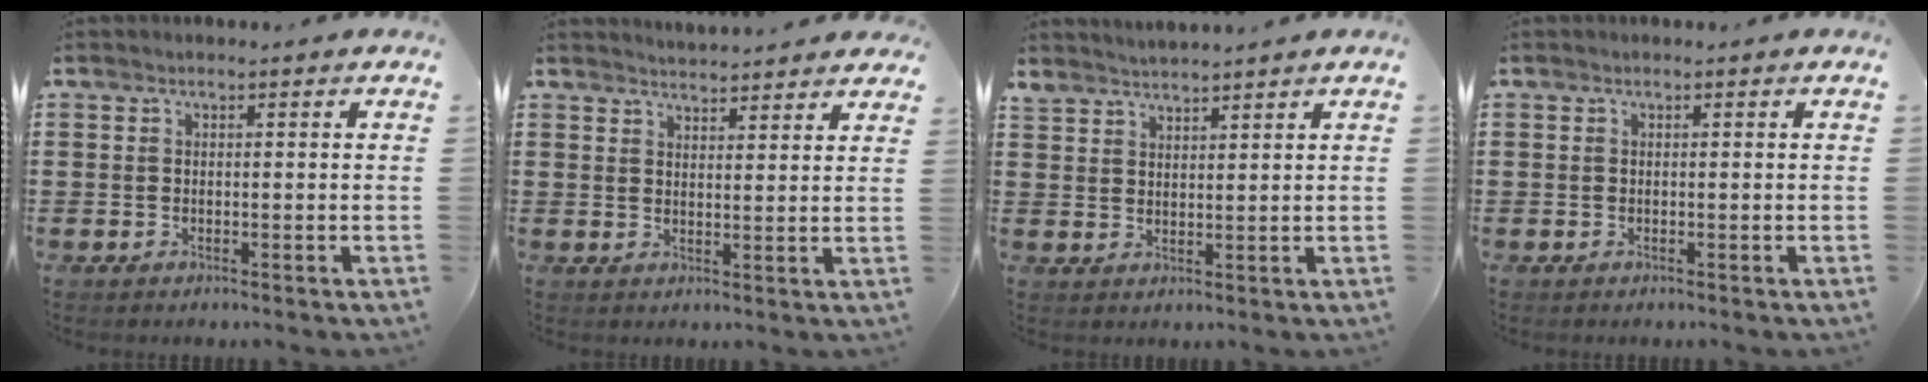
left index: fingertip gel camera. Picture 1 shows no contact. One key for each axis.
{"total": 3.0, "fx": 3.0, "fy": -0.1, "fz": 0.1, "tx": -0.011, "ty": -0.012, "tz": 0.054}
{"total": 2.5, "fx": 2.5, "fy": -0.4, "fz": -0.4, "tx": 0.001, "ty": -0.009, "tz": 0.048}
{"total": 0.0}